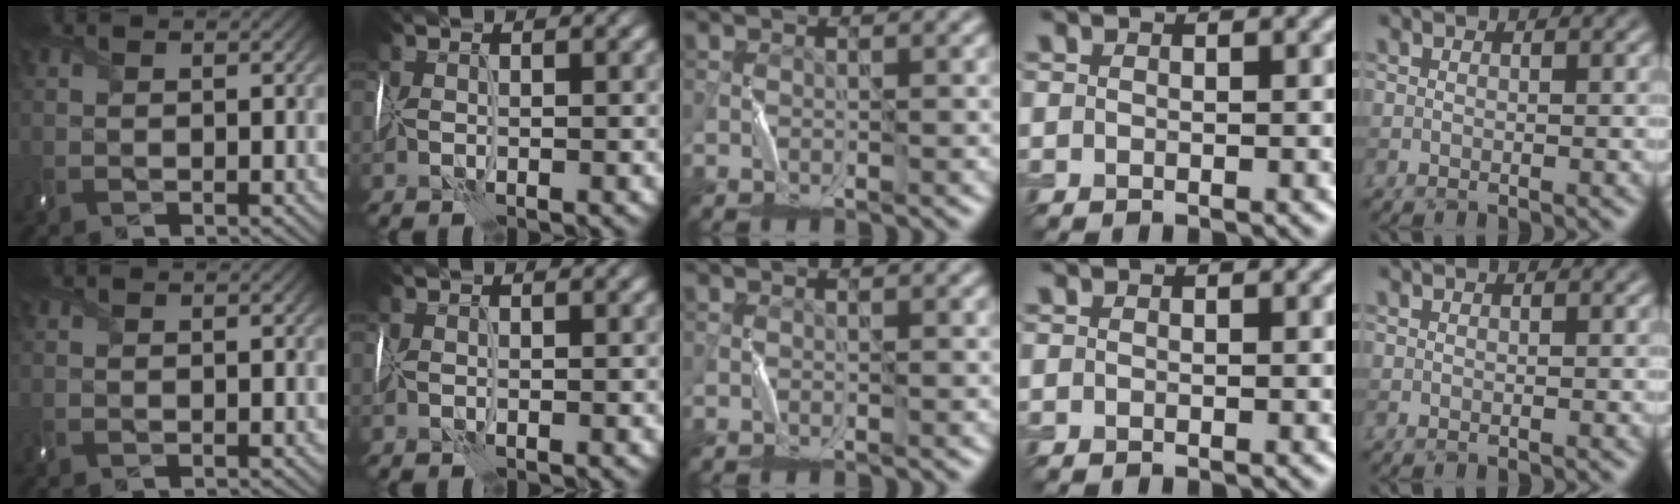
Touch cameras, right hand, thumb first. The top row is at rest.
{}